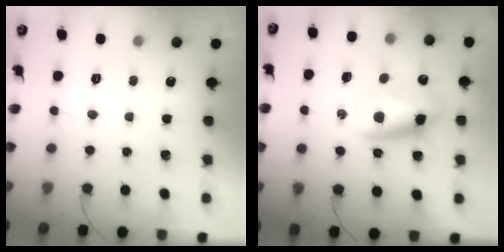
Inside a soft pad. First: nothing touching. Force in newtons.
{"total": 10.4, "press": 10.1, "slide": 2.6}